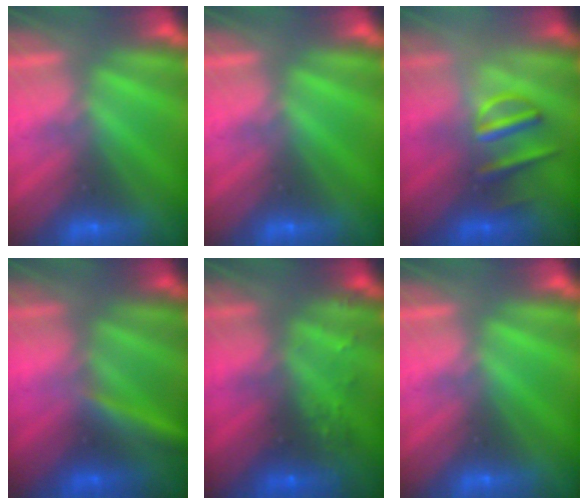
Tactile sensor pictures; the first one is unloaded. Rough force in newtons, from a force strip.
{"total": 0.0}
{"total": 3.1}
{"total": 2.9}
{"total": 7.8}
{"total": 0.0}